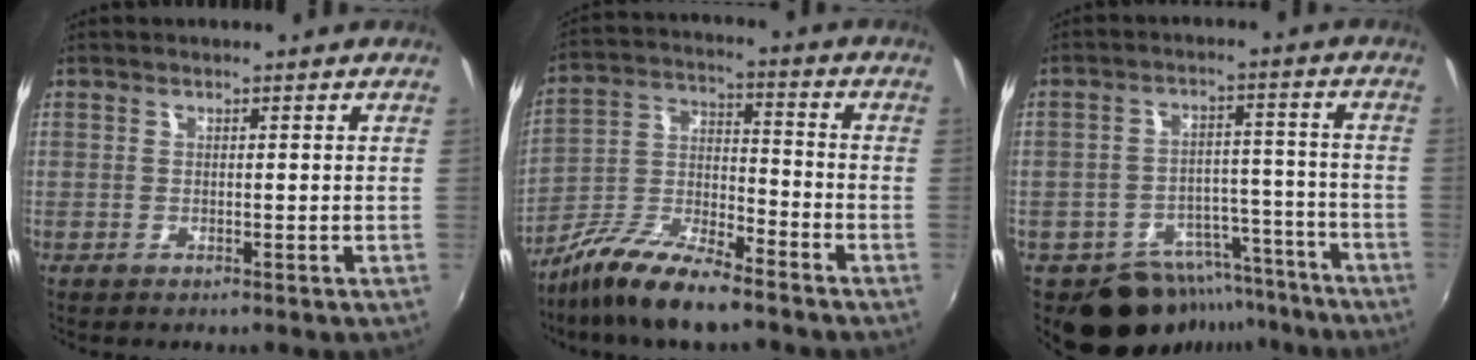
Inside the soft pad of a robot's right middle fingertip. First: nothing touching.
{"total": 12.9, "force": [-9.6, 3.4, 7.9], "torque": [-0.171, -0.005, -0.185]}
{"total": 12.7, "force": [-10.2, 7.0, 2.9], "torque": [-0.056, 0.034, -0.128]}